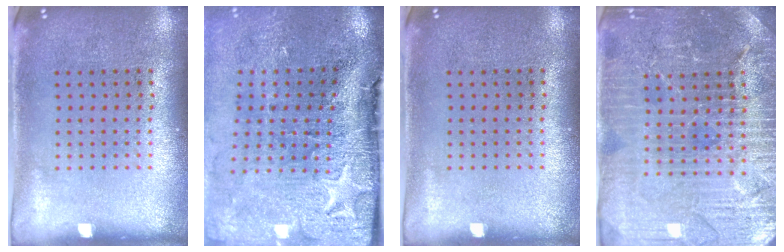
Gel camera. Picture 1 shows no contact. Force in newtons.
{"total": 5.0, "press": 3.9, "slide": 3.1}
{"total": 0.0}
{"total": 4.4, "press": 4.1, "slide": 1.4}